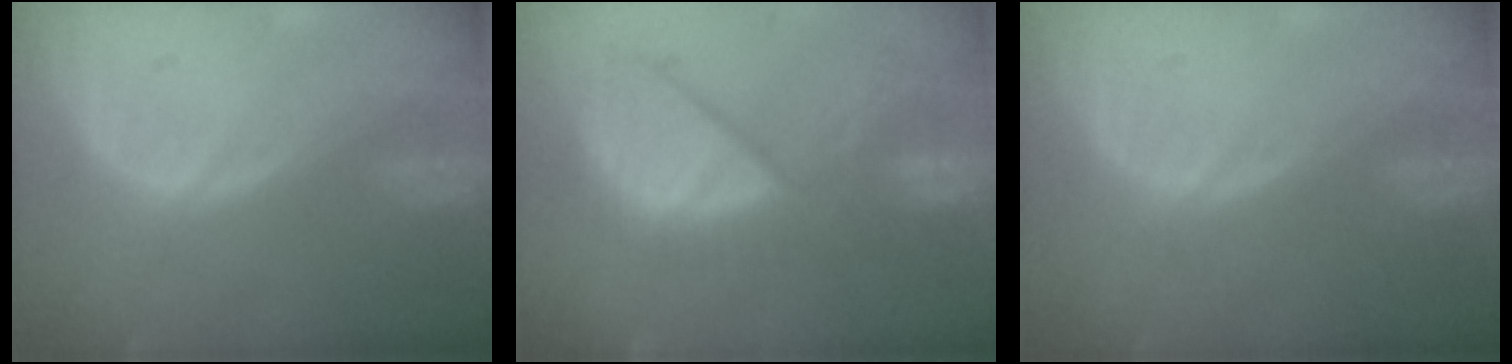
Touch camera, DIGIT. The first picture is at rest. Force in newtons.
{"total": 11.5, "press": 10.4, "slide": 5.0}
{"total": 0.0}